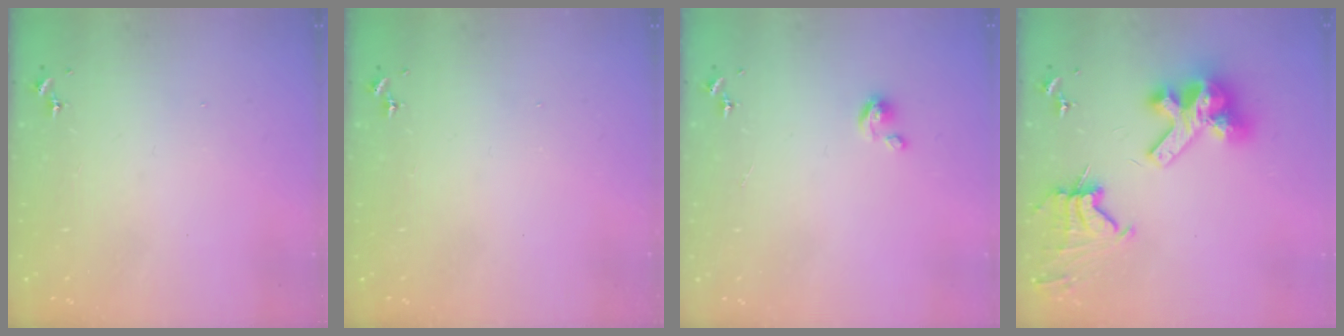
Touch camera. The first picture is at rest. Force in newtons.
{"total": 0.0}
{"total": 3.0, "press": 3.0, "slide": 0.2}
{"total": 15.4, "press": 15.3, "slide": 2.0}